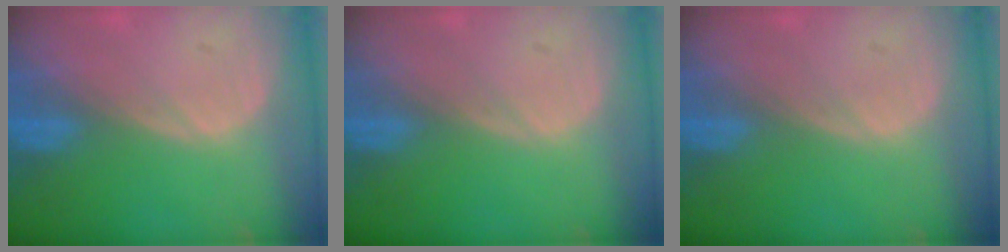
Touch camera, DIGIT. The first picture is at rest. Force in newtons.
{"total": 0.0}
{"total": 0.0}